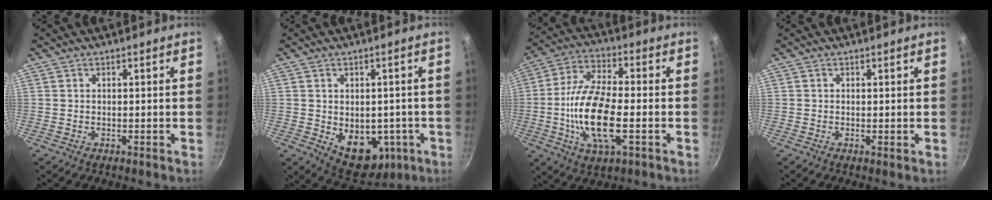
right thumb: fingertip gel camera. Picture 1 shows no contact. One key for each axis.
{"total": 11.7, "fx": -3.8, "fy": 7.7, "fz": 7.9, "tx": -0.080, "ty": 0.010, "tz": -0.033}
{"total": 16.1, "fx": -3.0, "fy": 6.3, "fz": 14.5, "tx": -0.288, "ty": 0.015, "tz": -0.057}
{"total": 0.5, "fx": 0.0, "fy": 0.1, "fz": 0.5, "tx": -0.012, "ty": -0.004, "tz": -0.002}